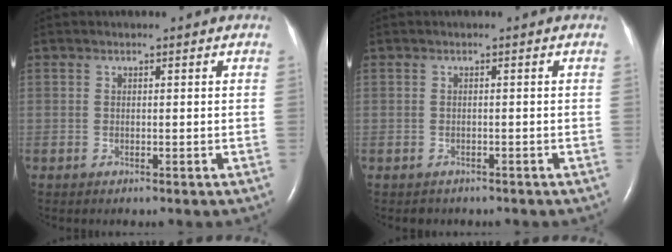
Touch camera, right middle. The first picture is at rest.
{"total": 1.1, "force": [-0.9, 0.6, 0.3], "torque": [-0.011, -0.001, -0.008]}